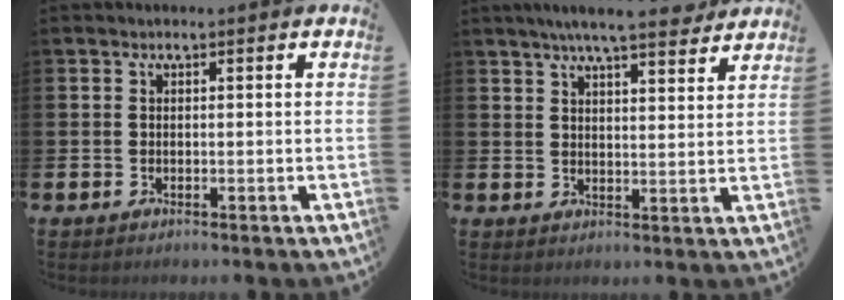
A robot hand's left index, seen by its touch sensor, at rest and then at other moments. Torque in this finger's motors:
{"motor_torque": [1.07, -1.06, 0.66, 0.21]}